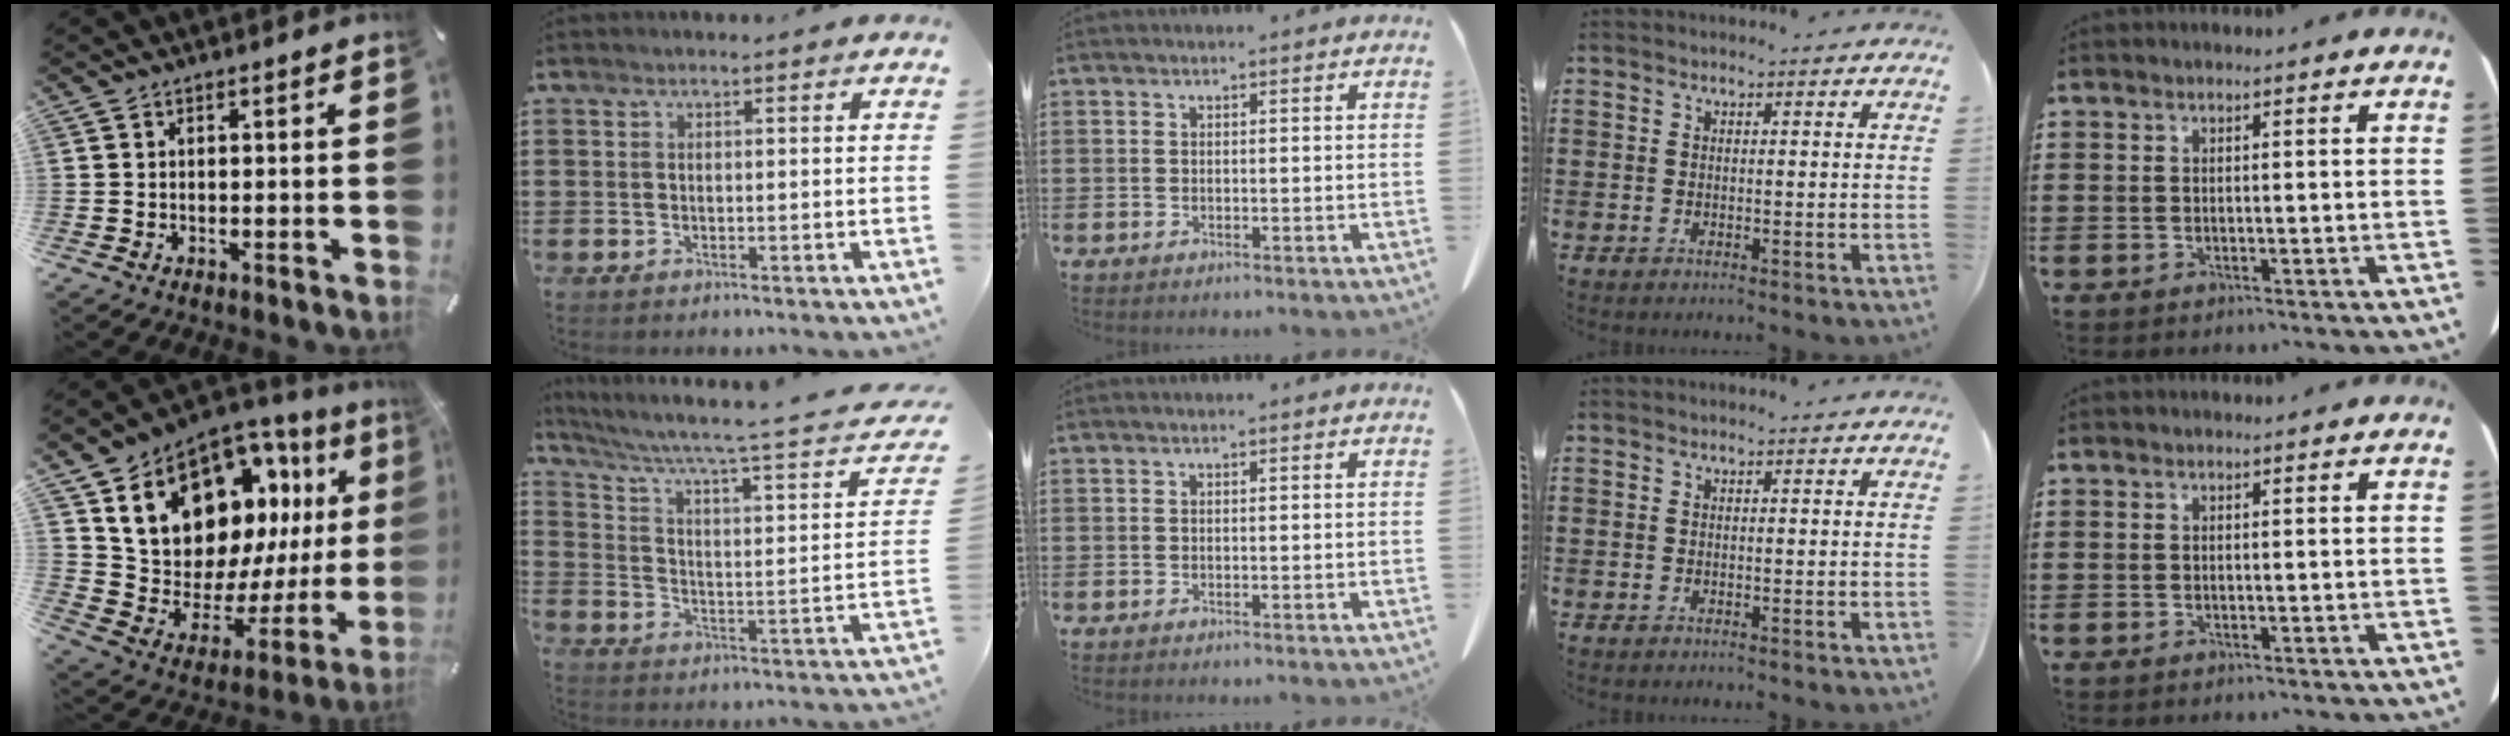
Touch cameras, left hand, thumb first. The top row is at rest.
{"thumb": {"total": 20.0, "force": [11.3, 12.8, 10.4], "torque": [-0.161, -0.087, 0.216]}, "index": {"total": 5.1, "force": [3.3, 0.2, 3.9], "torque": [-0.091, -0.027, 0.046]}}